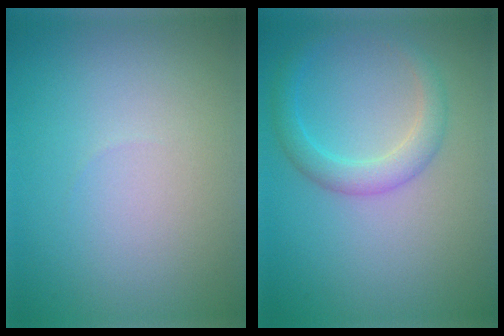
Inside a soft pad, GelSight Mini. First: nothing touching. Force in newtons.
{"total": 2.7, "press": 2.7, "slide": 0.1}